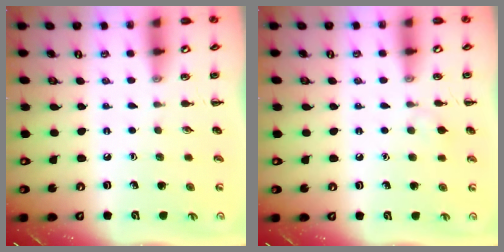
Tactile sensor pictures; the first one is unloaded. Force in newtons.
{"total": 4.7, "press": 4.4, "slide": 1.8}